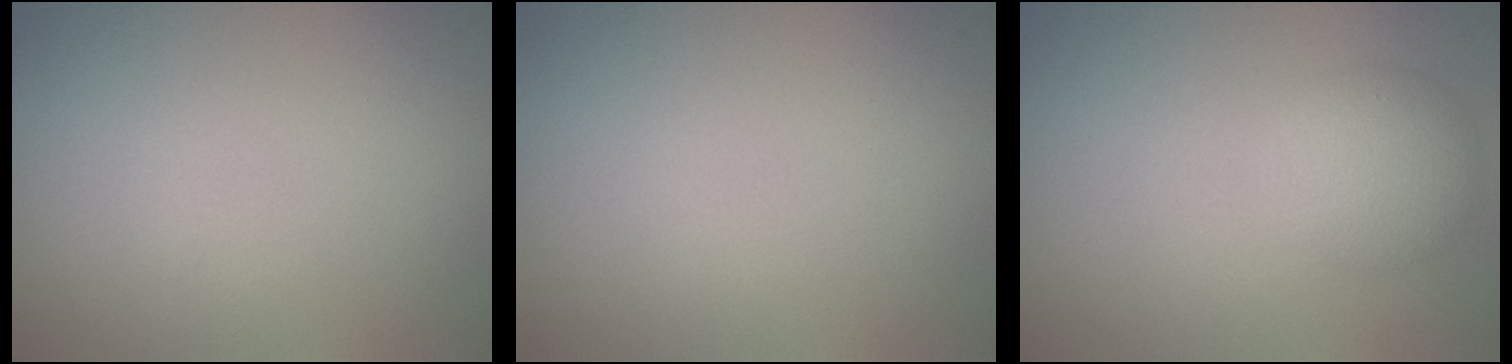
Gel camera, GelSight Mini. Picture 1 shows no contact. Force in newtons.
{"total": 0.0}
{"total": 3.6, "press": 3.6, "slide": 0.2}